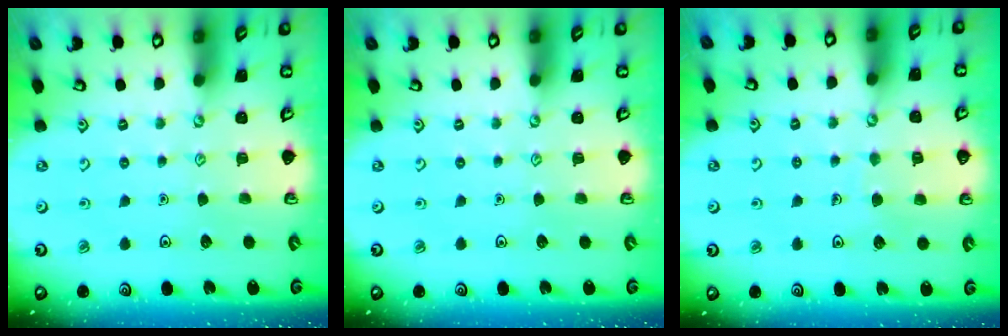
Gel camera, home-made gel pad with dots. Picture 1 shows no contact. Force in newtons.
{"total": 0.0}
{"total": 4.3, "press": 4.3, "slide": 0.4}